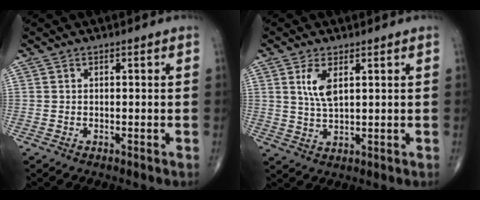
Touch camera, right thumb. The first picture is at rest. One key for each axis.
{"total": 4.9, "fx": 1.8, "fy": 1.9, "fz": 4.1, "tx": -0.081, "ty": -0.009, "tz": 0.041}